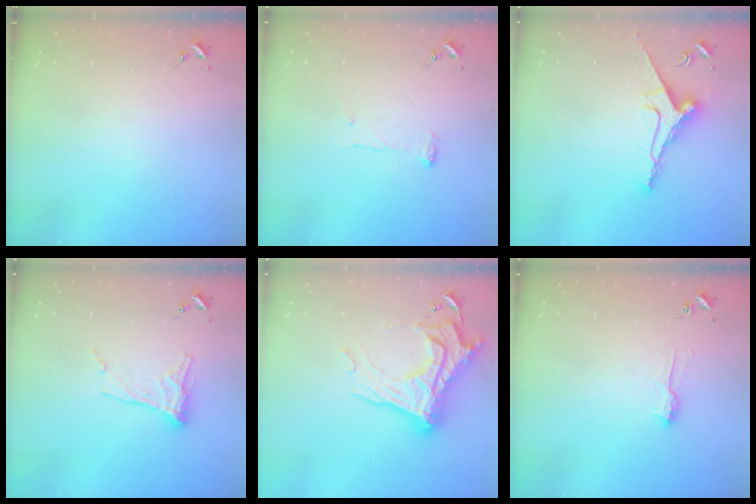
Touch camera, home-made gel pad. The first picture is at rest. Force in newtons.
{"total": 7.4, "press": 7.3, "slide": 0.4}
{"total": 9.6, "press": 9.6, "slide": 1.0}
{"total": 10.6, "press": 10.6, "slide": 0.6}
{"total": 20.8, "press": 20.7, "slide": 1.7}
{"total": 6.6, "press": 6.5, "slide": 0.8}